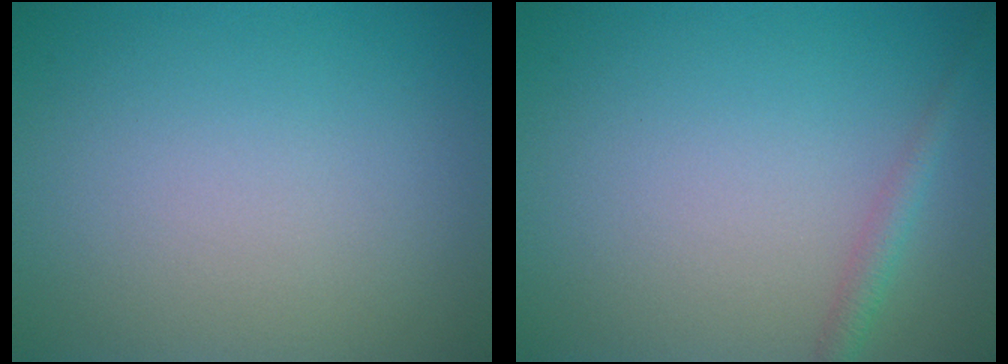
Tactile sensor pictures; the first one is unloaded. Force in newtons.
{"total": 1.6, "press": 1.6, "slide": 0.1}